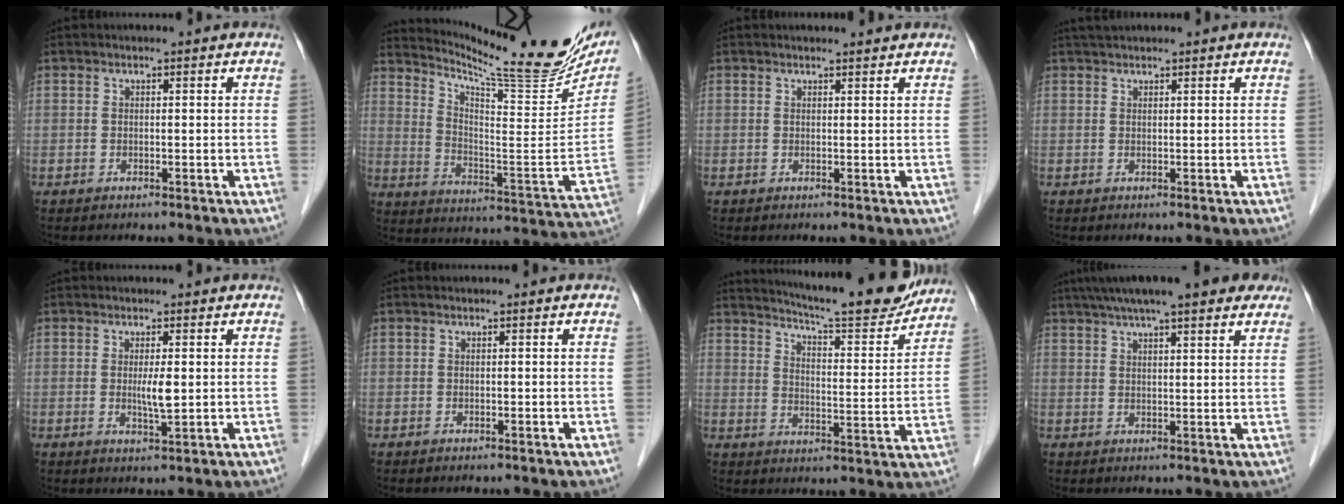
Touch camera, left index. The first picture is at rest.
{"total": 21.4, "force": [19.2, 1.0, 9.2], "torque": [-0.150, -0.078, 0.272]}
{"total": 2.1, "force": [2.0, 0.0, 0.3], "torque": [-0.010, 0.002, 0.026]}
{"total": 2.4, "force": [2.3, 0.3, 0.8], "torque": [-0.014, 0.025, 0.042]}
{"total": 2.8, "force": [0.4, 0.3, 2.7], "torque": [-0.052, -0.005, 0.009]}
{"total": 0.0}
{"total": 17.8, "force": [16.5, 1.1, 6.5], "torque": [-0.103, -0.045, 0.218]}
{"total": 16.5, "force": [12.9, 2.9, 9.8], "torque": [-0.155, 0.050, 0.172]}